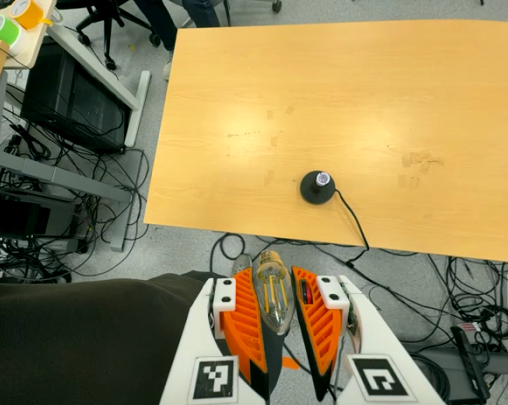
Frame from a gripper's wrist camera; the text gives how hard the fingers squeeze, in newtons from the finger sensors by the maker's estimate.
{"total": 13.9, "left": 15.6, "right": 12.2}